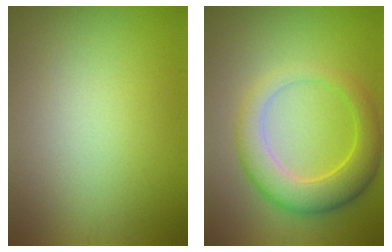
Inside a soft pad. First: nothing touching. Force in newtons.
{"total": 5.8, "press": 5.8, "slide": 0.5}